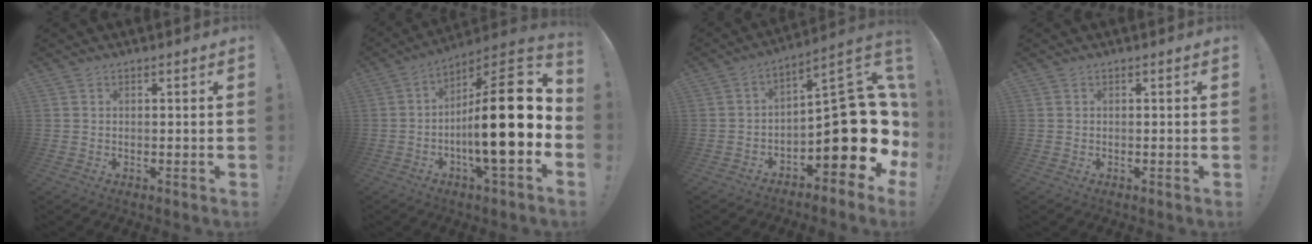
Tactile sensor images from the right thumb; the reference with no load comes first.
{"total": 22.2, "force": [-2.8, 5.1, 21.4], "torque": [-0.351, 0.012, -0.050]}
{"total": 17.5, "force": [-3.3, 7.5, 15.5], "torque": [-0.198, 0.006, -0.046]}
{"total": 0.0}